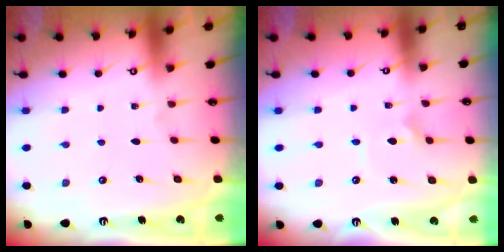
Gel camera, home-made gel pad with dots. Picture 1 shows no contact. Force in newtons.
{"total": 1.6, "press": 1.5, "slide": 0.2}